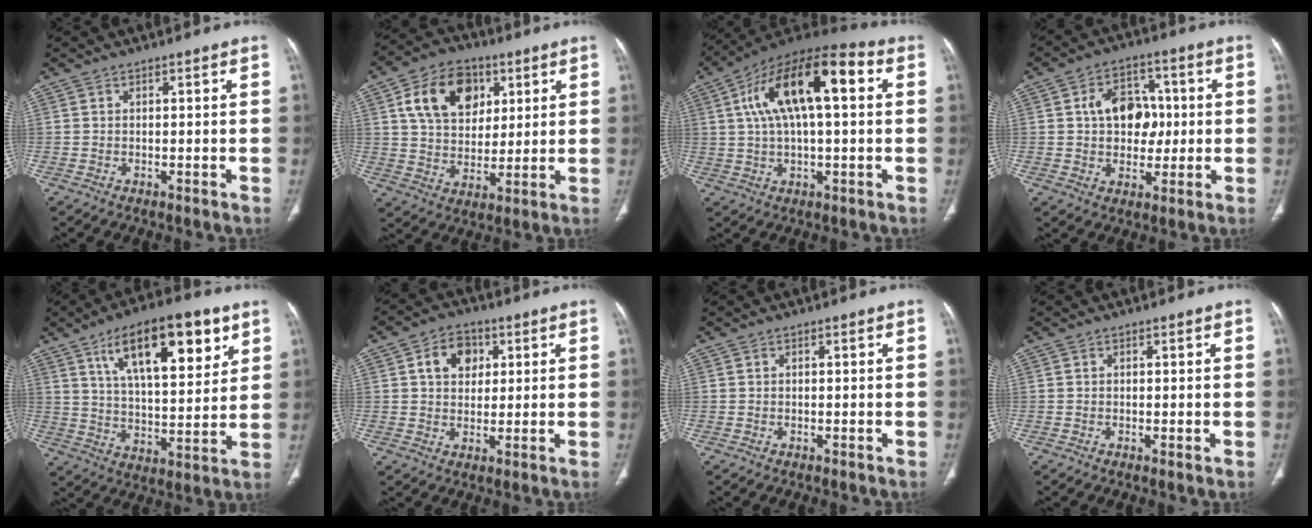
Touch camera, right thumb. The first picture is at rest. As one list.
[{"total": 14.9, "force": [5.5, 10.6, 8.9], "torque": [-0.121, -0.008, 0.095]}, {"total": 19.5, "force": [4.6, 7.9, 17.2], "torque": [-0.288, 0.032, 0.066]}, {"total": 10.9, "force": [1.0, 8.0, 7.3], "torque": [-0.073, 0.015, 0.014]}, {"total": 19.9, "force": [9.9, 7.7, 15.5], "torque": [-0.208, -0.032, 0.166]}, {"total": 7.4, "force": [2.3, 5.7, 4.1], "torque": [-0.036, 0.000, 0.034]}, {"total": 0.0}, {"total": 0.5, "force": [-0.1, 0.1, 0.5], "torque": [-0.012, -0.004, -0.003]}]